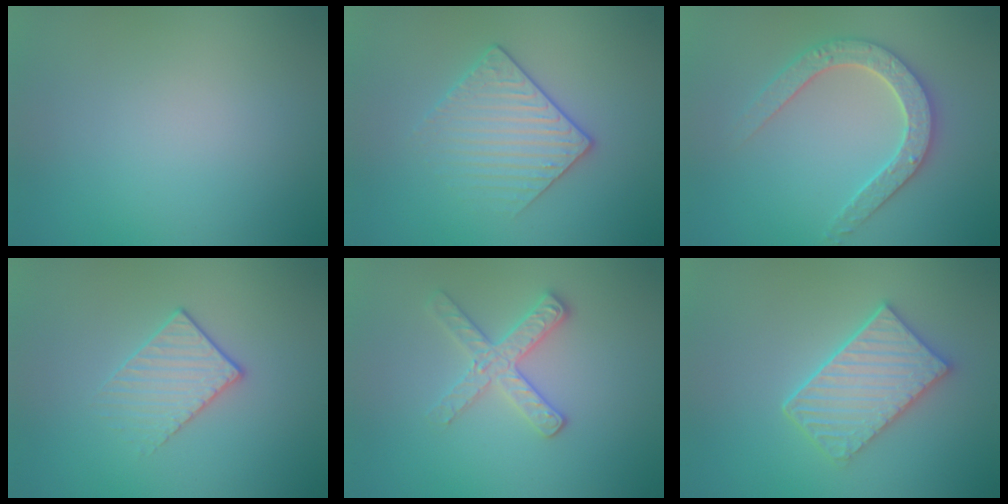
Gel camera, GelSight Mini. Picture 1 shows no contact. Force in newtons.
{"total": 2.9, "press": 2.6, "slide": 1.2}
{"total": 3.3, "press": 3.3, "slide": 0.6}
{"total": 1.8, "press": 1.4, "slide": 1.1}
{"total": 2.7, "press": 2.6, "slide": 0.9}
{"total": 4.3, "press": 3.8, "slide": 2.0}